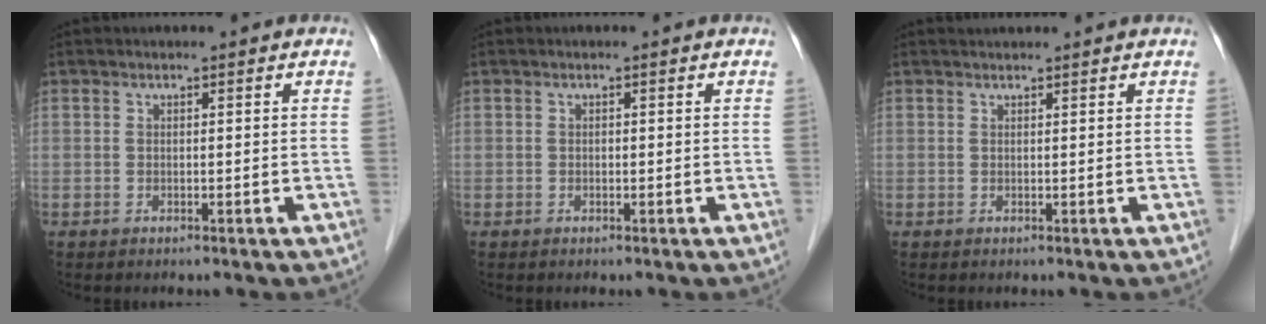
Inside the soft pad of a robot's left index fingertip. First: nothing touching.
{"total": 0.0}
{"total": 1.8, "force": [1.8, 0.1, 0.3], "torque": [-0.007, 0.021, 0.029]}